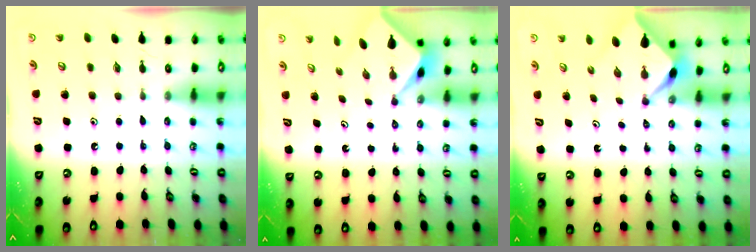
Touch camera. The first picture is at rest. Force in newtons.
{"total": 2.3, "press": 2.3, "slide": 0.3}
{"total": 2.6, "press": 2.6, "slide": 0.4}